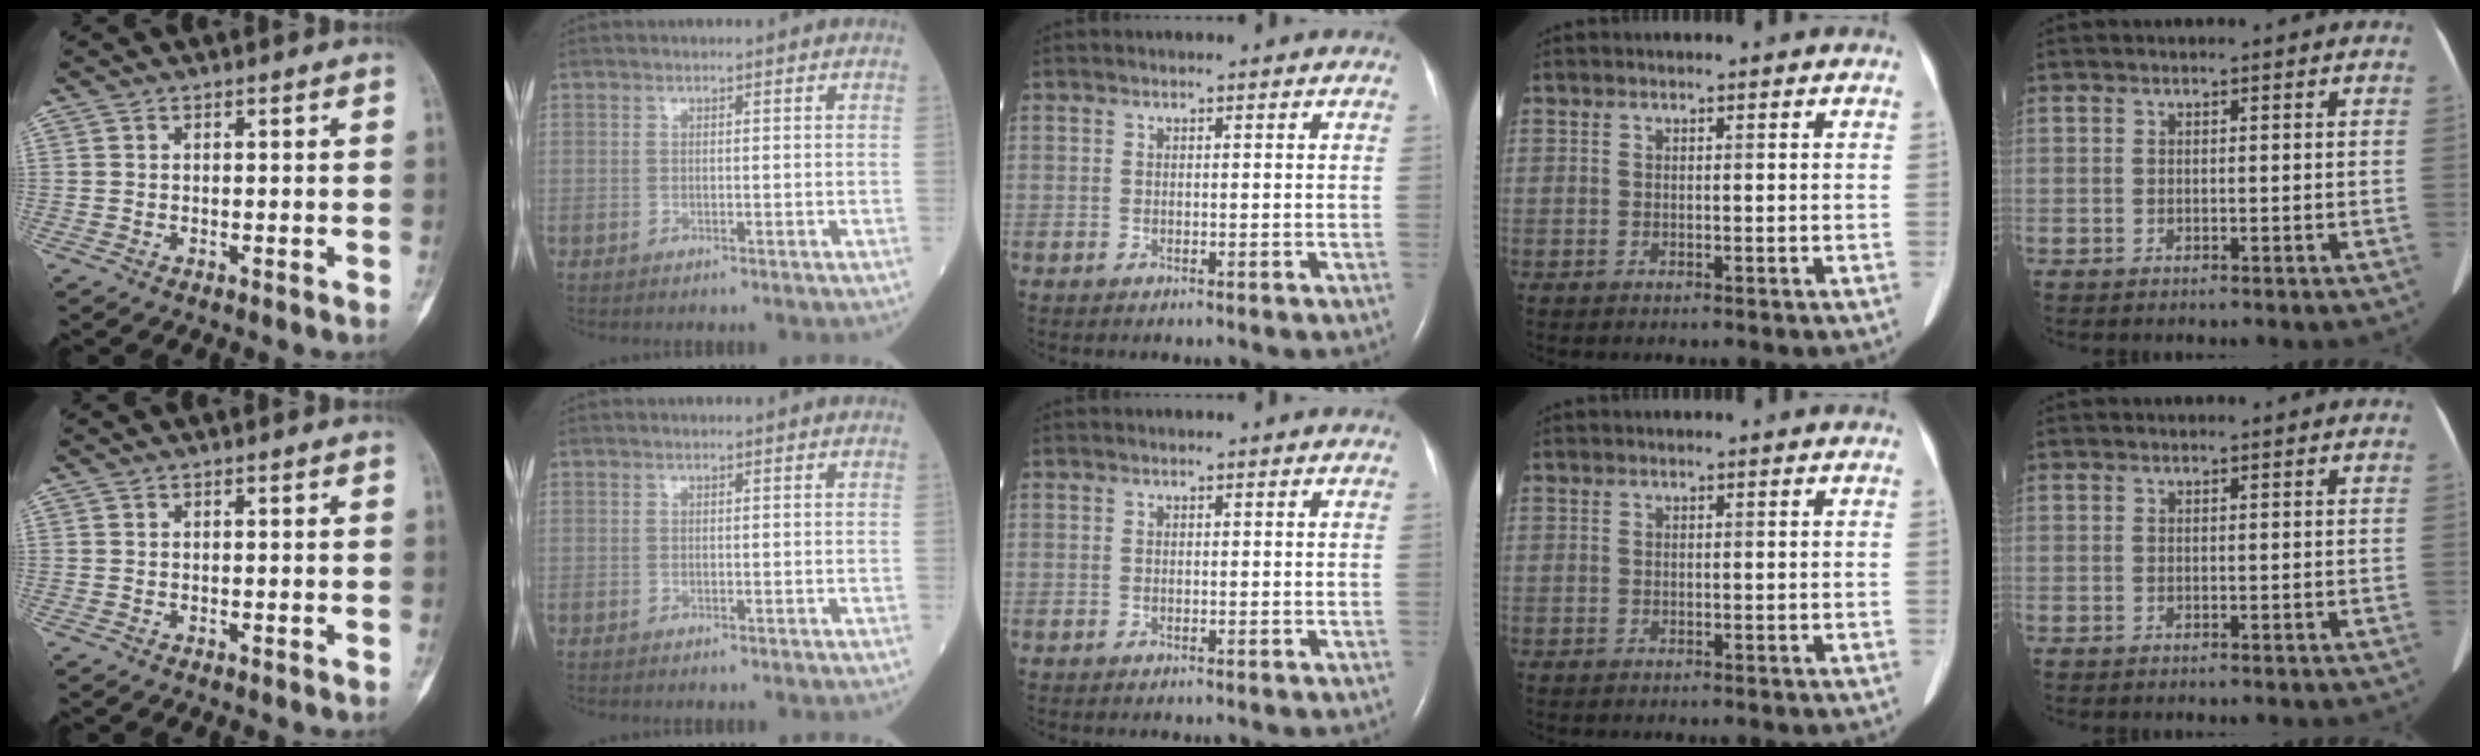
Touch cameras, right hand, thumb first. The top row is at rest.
{}